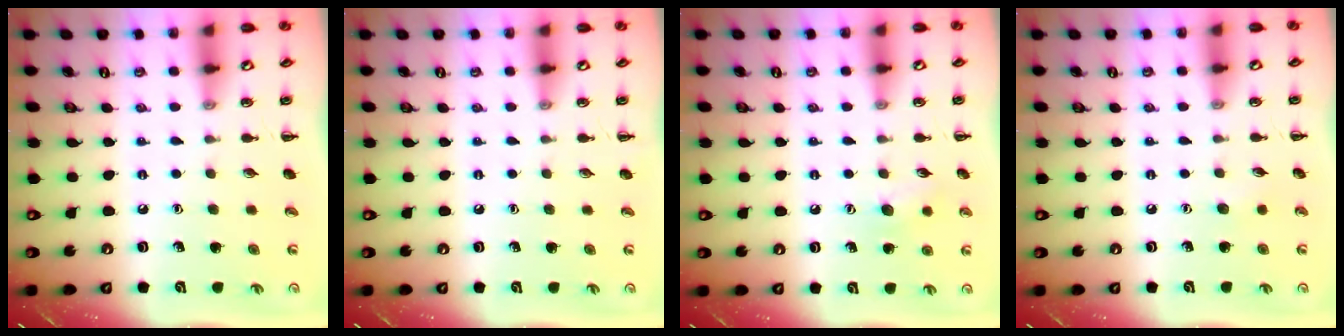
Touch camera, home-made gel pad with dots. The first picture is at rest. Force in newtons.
{"total": 0.0}
{"total": 7.0, "press": 6.8, "slide": 1.3}
{"total": 3.6, "press": 3.5, "slide": 0.9}